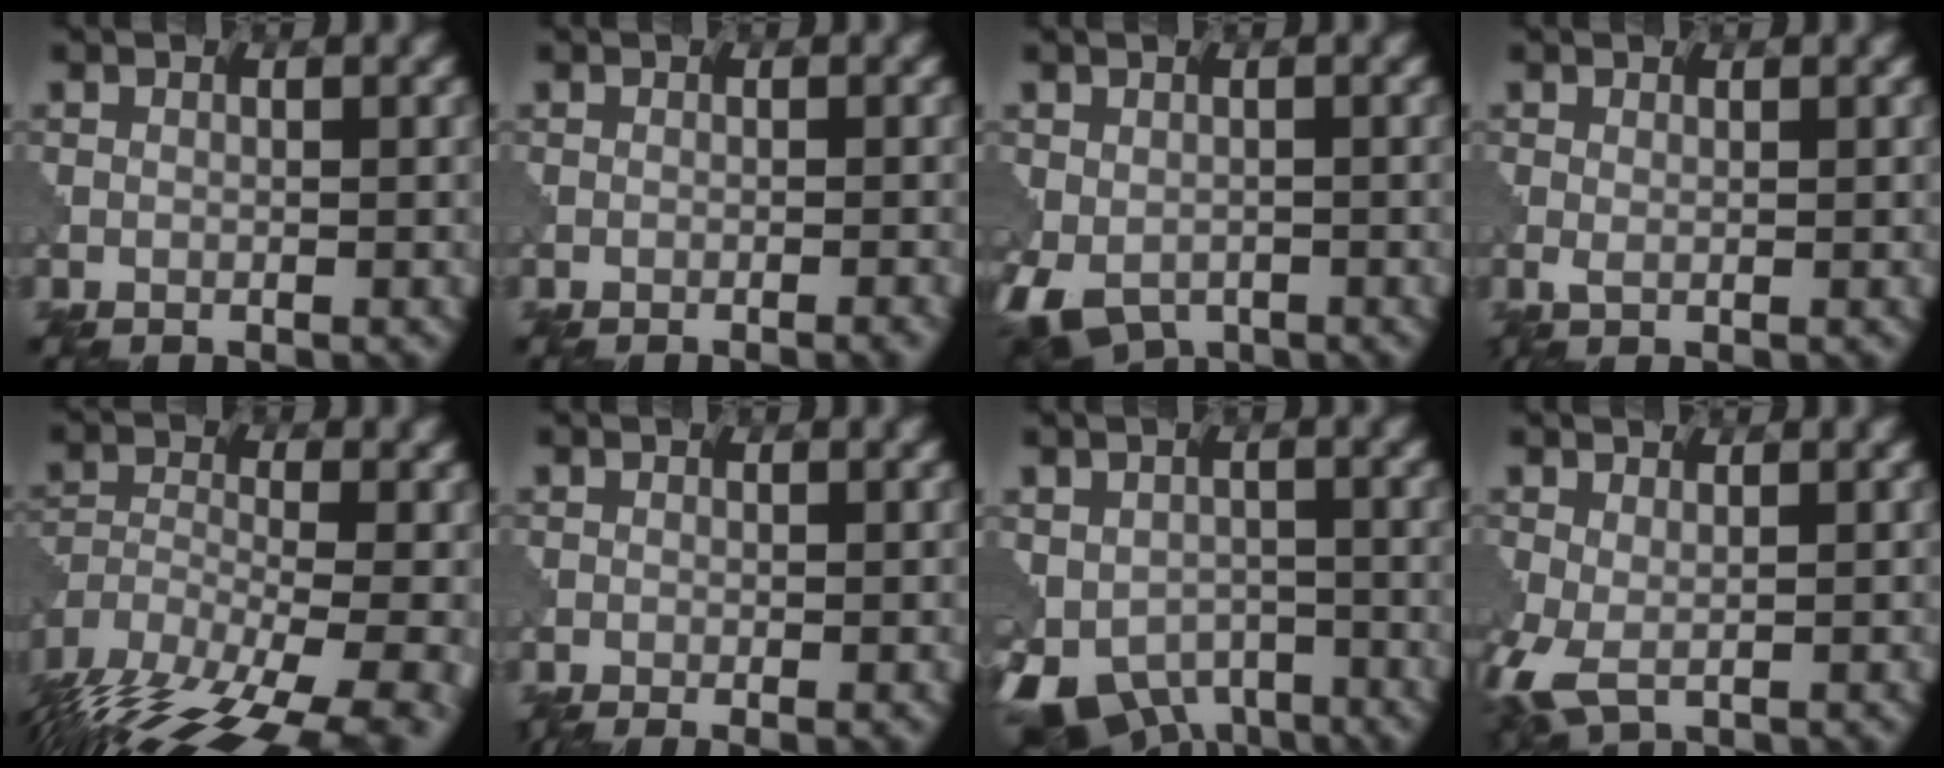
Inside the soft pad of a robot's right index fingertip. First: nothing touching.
{"total": 0.7, "force": [-0.5, -0.1, 0.4], "torque": [-0.006, 0.000, -0.010]}
{"total": 5.6, "force": [-2.6, 3.5, 3.5], "torque": [-0.073, -0.024, -0.036]}
{"total": 0.7, "force": [0.3, 0.1, 0.7], "torque": [-0.020, 0.000, 0.004]}
{"total": 14.3, "force": [-9.8, 5.5, 8.8], "torque": [-0.162, -0.026, -0.139]}
{"total": 0.6, "force": [-0.3, -0.1, 0.6], "torque": [-0.010, -0.005, -0.008]}
{"total": 8.1, "force": [-4.3, 4.9, 4.9], "torque": [-0.091, -0.023, -0.072]}
{"total": 3.1, "force": [-0.1, 1.5, 2.8], "torque": [-0.075, -0.003, -0.005]}